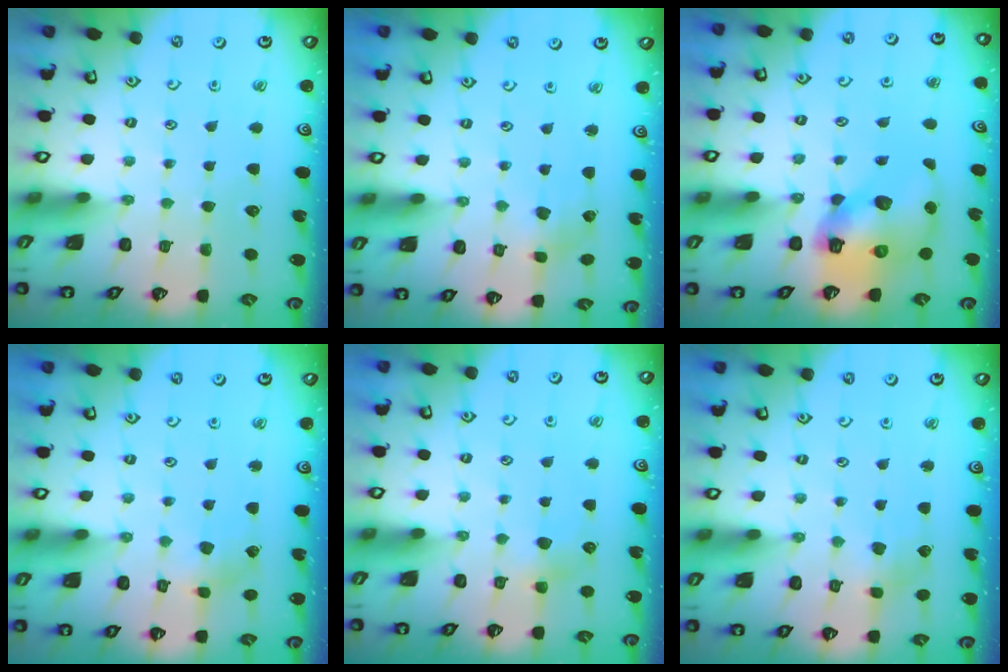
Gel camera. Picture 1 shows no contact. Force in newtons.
{"total": 3.1, "press": 3.0, "slide": 0.4}
{"total": 13.1, "press": 12.9, "slide": 2.0}
{"total": 3.4, "press": 3.3, "slide": 0.4}
{"total": 4.2, "press": 4.2, "slide": 0.7}
{"total": 3.0, "press": 2.9, "slide": 0.3}